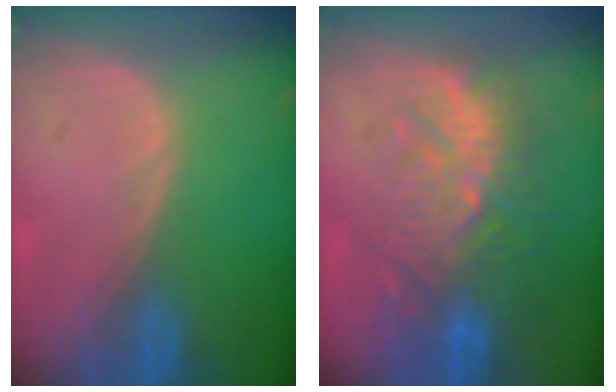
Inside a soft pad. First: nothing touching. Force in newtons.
{"total": 10.3, "press": 9.8, "slide": 3.2}